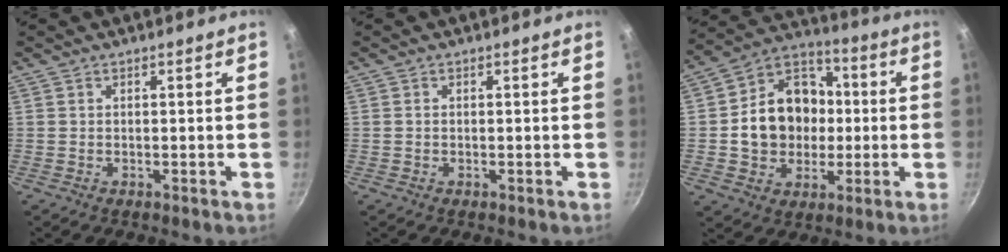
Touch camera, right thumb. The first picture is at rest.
{"total": 0.0}
{"total": 16.4, "force": [-0.4, 13.6, 9.2], "torque": [-0.121, 0.034, -0.012]}